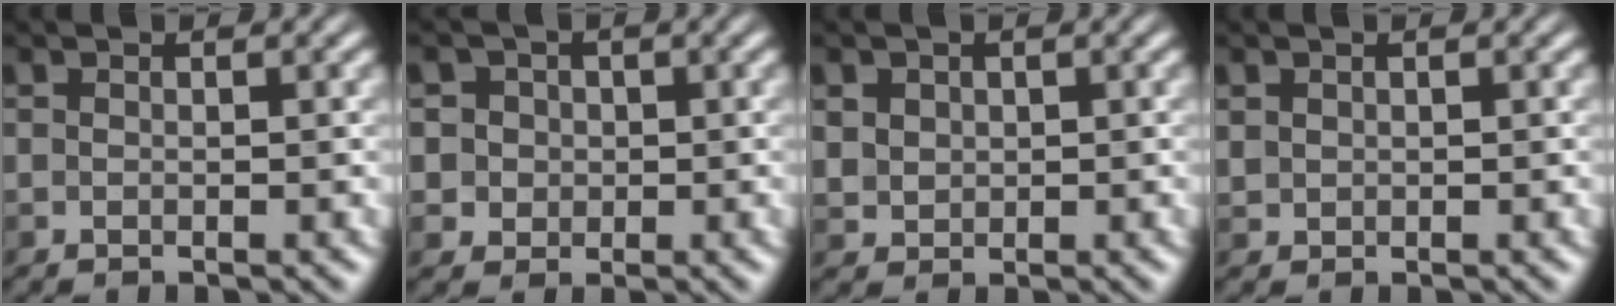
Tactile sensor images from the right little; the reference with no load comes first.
{"total": 4.6, "force": [1.9, 4.0, 1.4], "torque": [-0.043, 0.004, 0.019]}
{"total": 1.8, "force": [0.7, 1.6, 0.4], "torque": [-0.025, -0.006, 0.018]}
{"total": 1.0, "force": [0.6, 0.9, 0.1], "torque": [-0.014, -0.002, 0.012]}